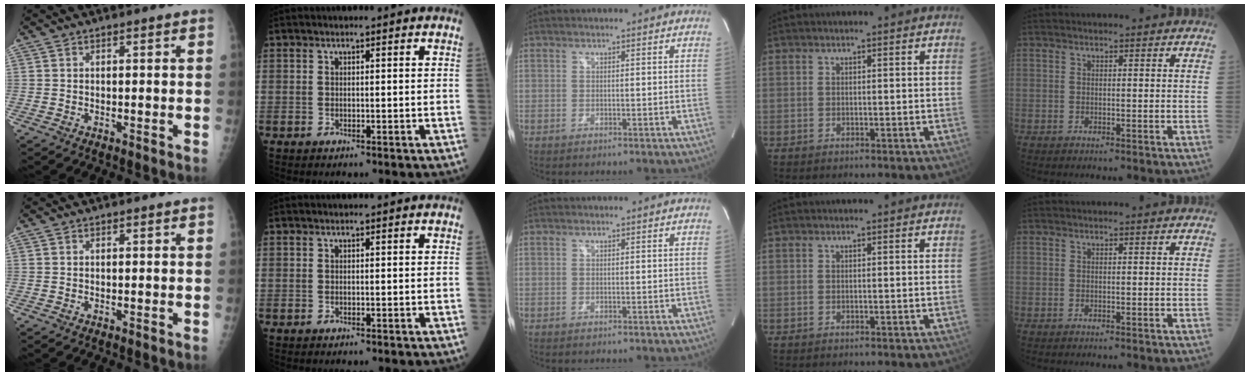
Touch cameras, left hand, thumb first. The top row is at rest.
{}